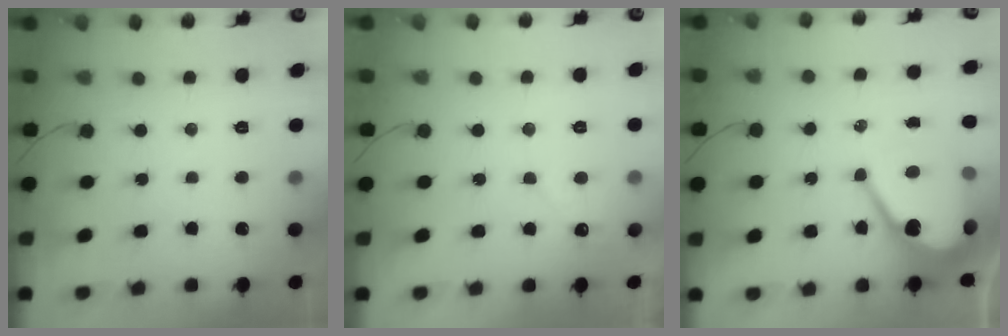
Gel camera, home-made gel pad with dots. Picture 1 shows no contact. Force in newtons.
{"total": 3.0, "press": 3.0, "slide": 0.1}
{"total": 13.0, "press": 13.0, "slide": 1.1}